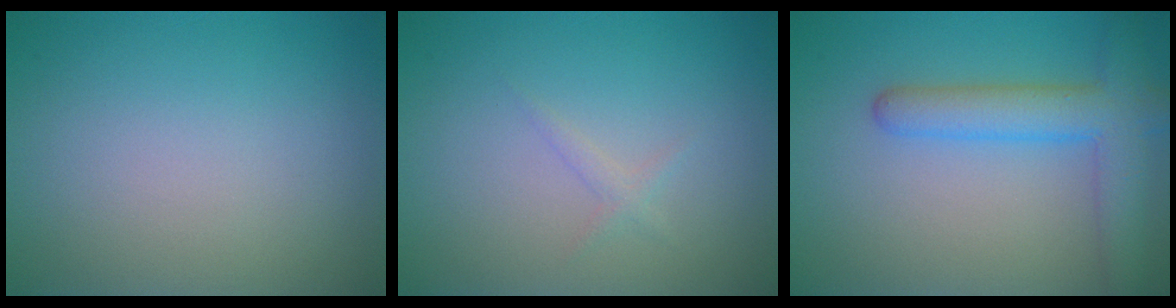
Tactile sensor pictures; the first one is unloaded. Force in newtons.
{"total": 0.8, "press": 0.8, "slide": 0.0}
{"total": 5.3, "press": 5.3, "slide": 0.2}